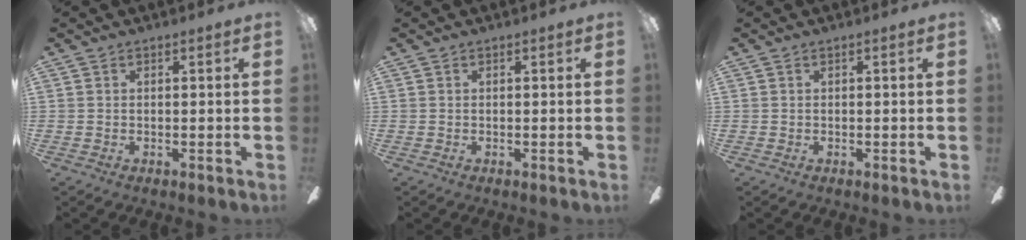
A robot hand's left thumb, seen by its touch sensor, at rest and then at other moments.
{"total": 0.0}
{"total": 0.0}